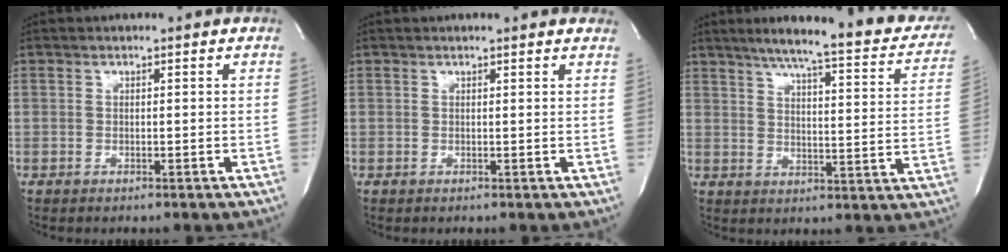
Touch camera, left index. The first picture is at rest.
{"total": 3.7, "force": [3.2, 0.5, 1.7], "torque": [-0.027, 0.011, 0.029]}
{"total": 22.0, "force": [18.0, 3.0, 12.3], "torque": [-0.169, -0.017, 0.215]}